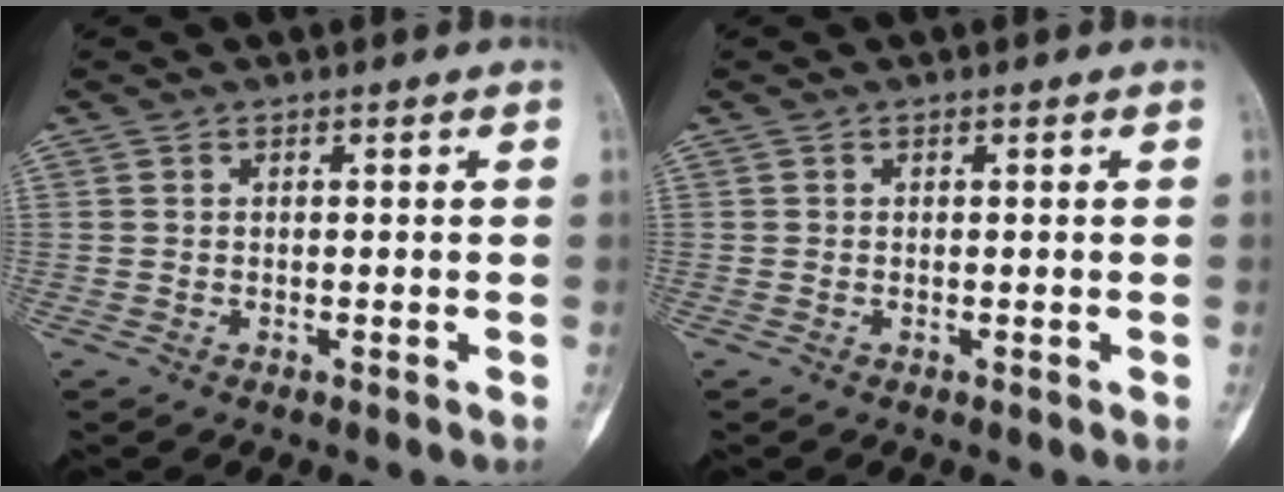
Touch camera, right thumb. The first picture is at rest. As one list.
[{"total": 0.0}]